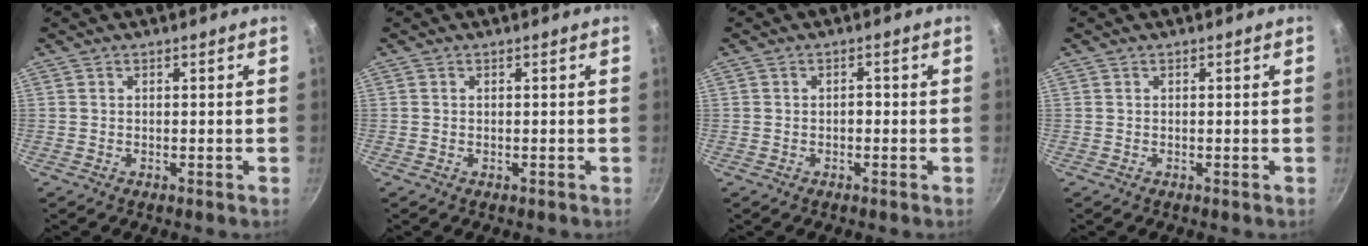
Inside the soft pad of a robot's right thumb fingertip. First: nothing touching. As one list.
[{"total": 0.0}, {"total": 1.3, "force": [-0.4, 0.9, 0.9], "torque": [-0.011, 0.009, -0.006]}, {"total": 0.0}]